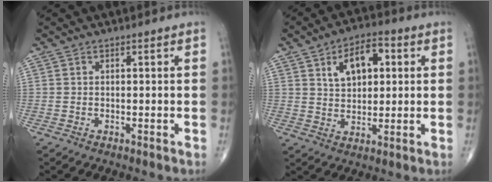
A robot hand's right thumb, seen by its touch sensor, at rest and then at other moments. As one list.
[{"total": 9.9, "force": [3.2, 5.8, 7.3], "torque": [-0.092, 0.002, 0.049]}]